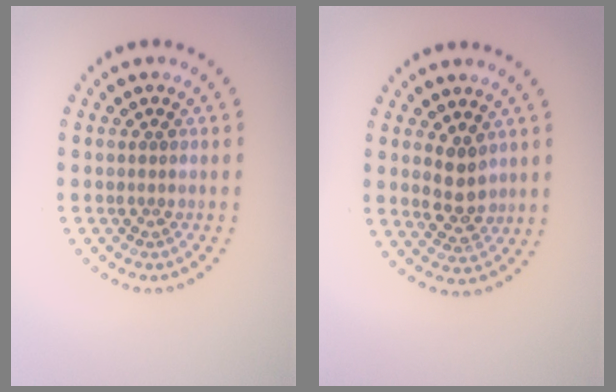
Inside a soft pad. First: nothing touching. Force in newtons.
{"total": 3.0, "press": 2.8, "slide": 0.9}